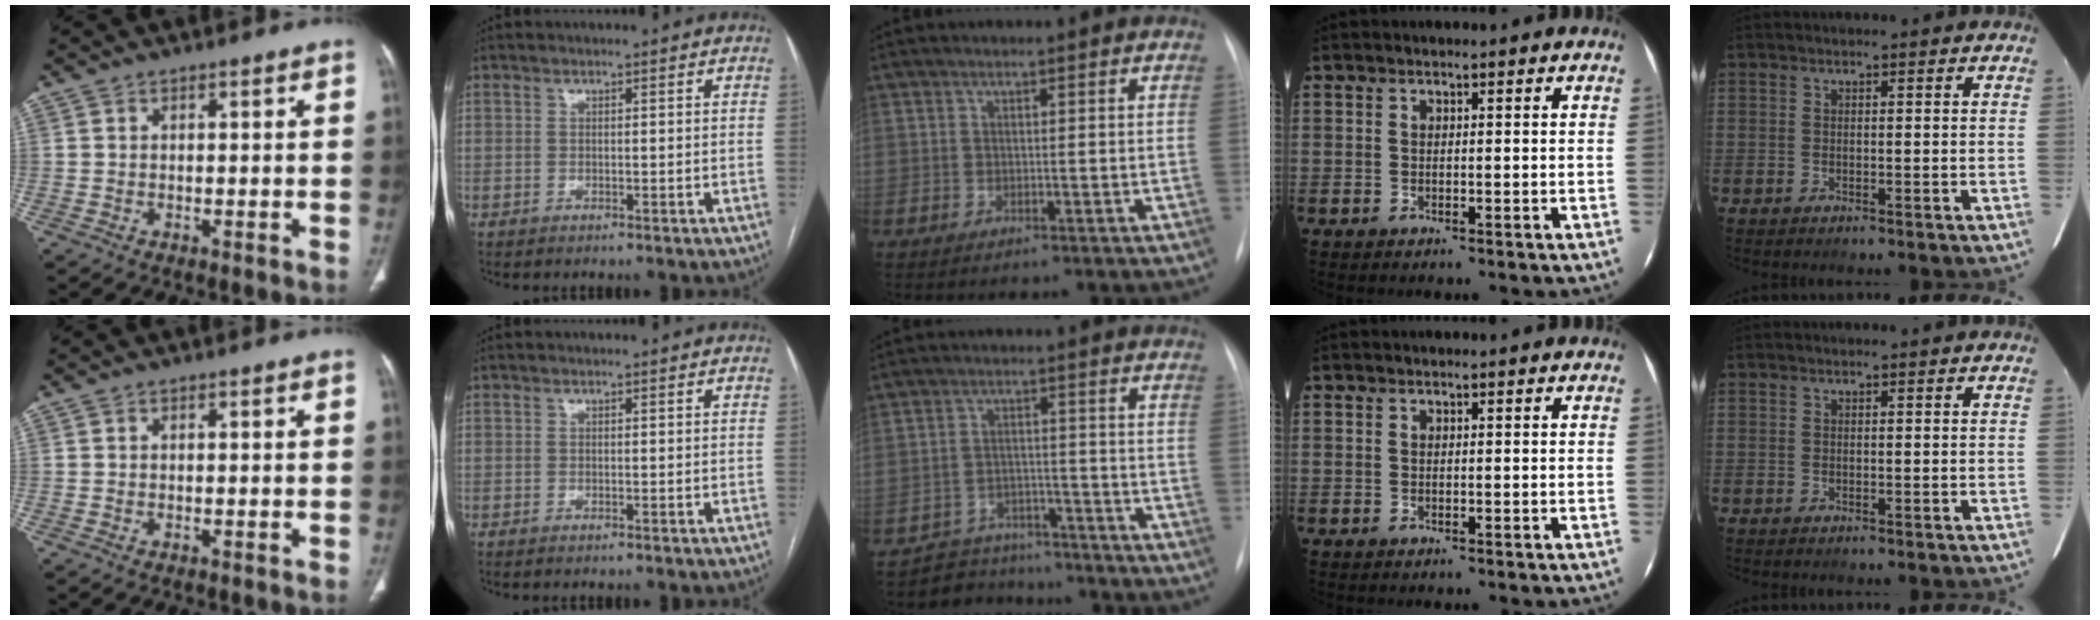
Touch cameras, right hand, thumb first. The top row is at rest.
{"middle": {"total": 6.7, "force": [-5.7, 3.4, -0.6], "torque": [0.017, 0.028, -0.087]}}